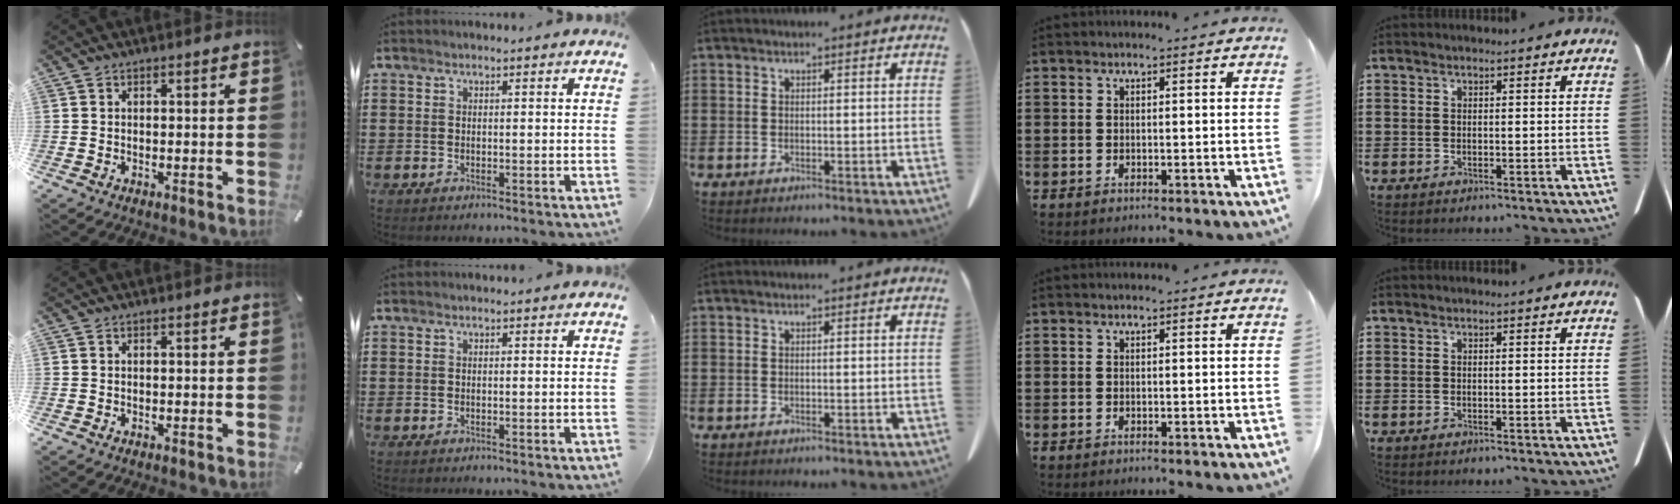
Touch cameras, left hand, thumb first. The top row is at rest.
{}